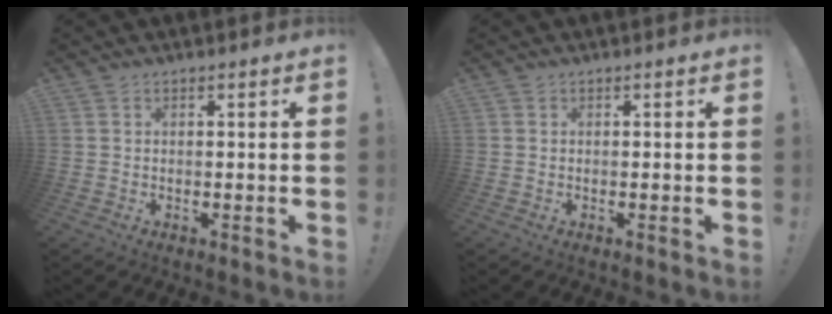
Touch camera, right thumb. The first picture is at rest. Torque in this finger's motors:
{"motor_torque": [-0.24, -0.07, 0.36, 0.01, -0.03]}